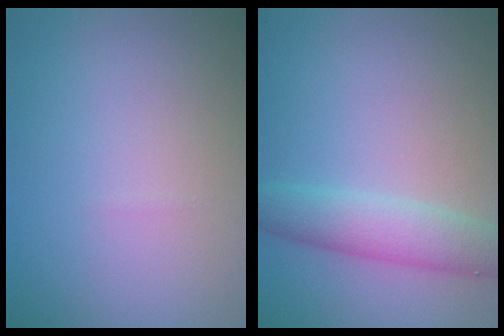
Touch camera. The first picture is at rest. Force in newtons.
{"total": 3.9, "press": 3.9, "slide": 0.1}